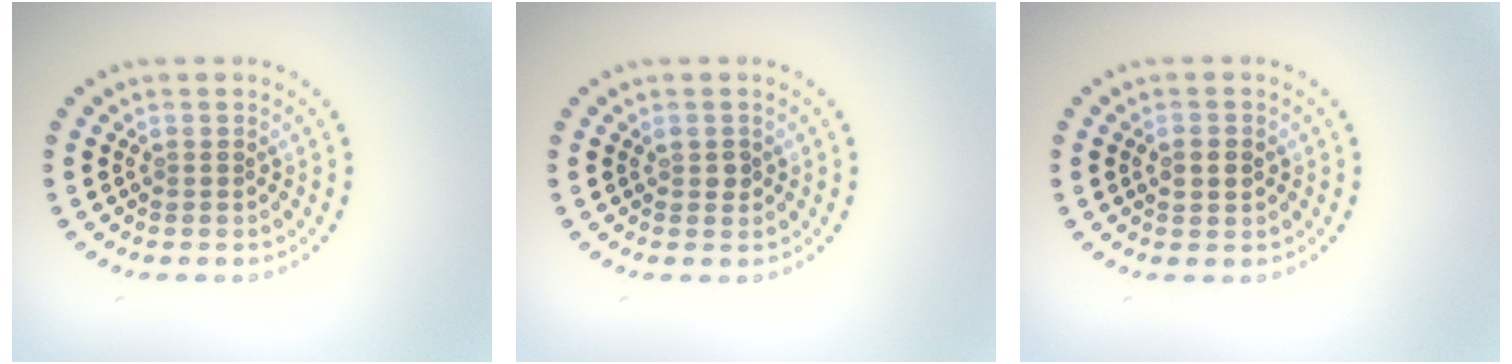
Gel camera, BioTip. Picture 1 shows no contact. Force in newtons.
{"total": 0.9, "press": 0.9, "slide": 0.1}
{"total": 2.1, "press": 2.1, "slide": 0.0}